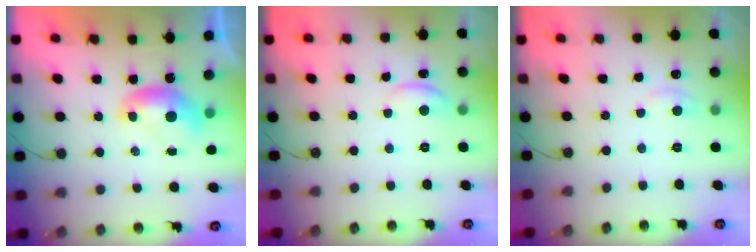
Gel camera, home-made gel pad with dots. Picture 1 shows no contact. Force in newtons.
{"total": 1.7, "press": 1.6, "slide": 0.6}
{"total": 1.8, "press": 1.7, "slide": 0.6}